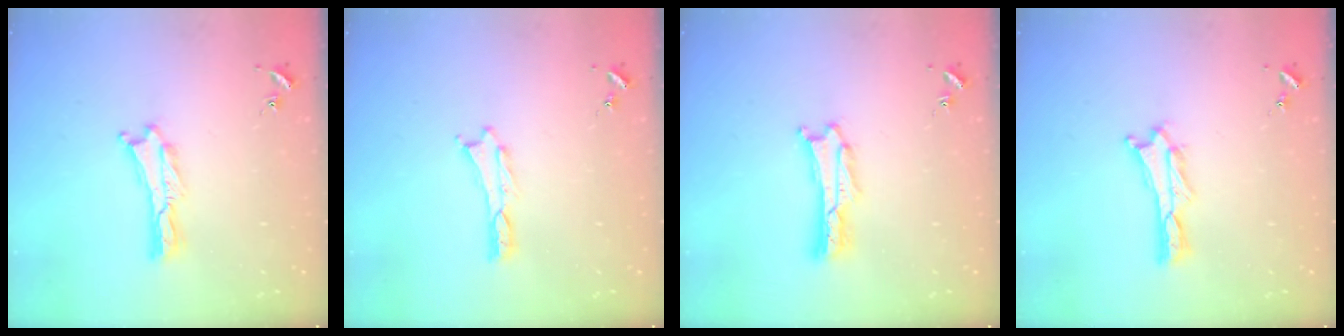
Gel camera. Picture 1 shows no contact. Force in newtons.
{"total": 0.0}
{"total": 1.4, "press": 1.4, "slide": 0.0}
{"total": 0.9, "press": 0.9, "slide": 0.2}